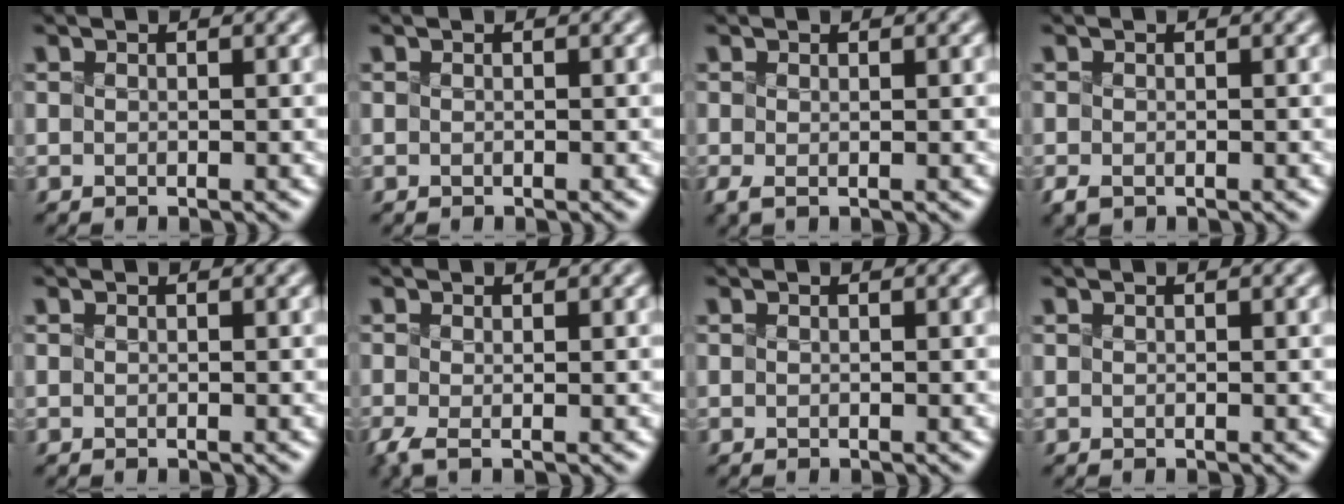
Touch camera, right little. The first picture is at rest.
{"total": 0.0}
{"total": 1.0, "force": [-0.3, 0.3, 0.9], "torque": [-0.021, -0.006, -0.006]}
{"total": 1.3, "force": [-0.8, 0.7, 0.7], "torque": [-0.017, -0.005, -0.015]}
{"total": 0.0}
{"total": 1.9, "force": [-0.8, 0.5, 1.6], "torque": [-0.043, -0.009, -0.020]}
{"total": 0.0}
{"total": 0.0}